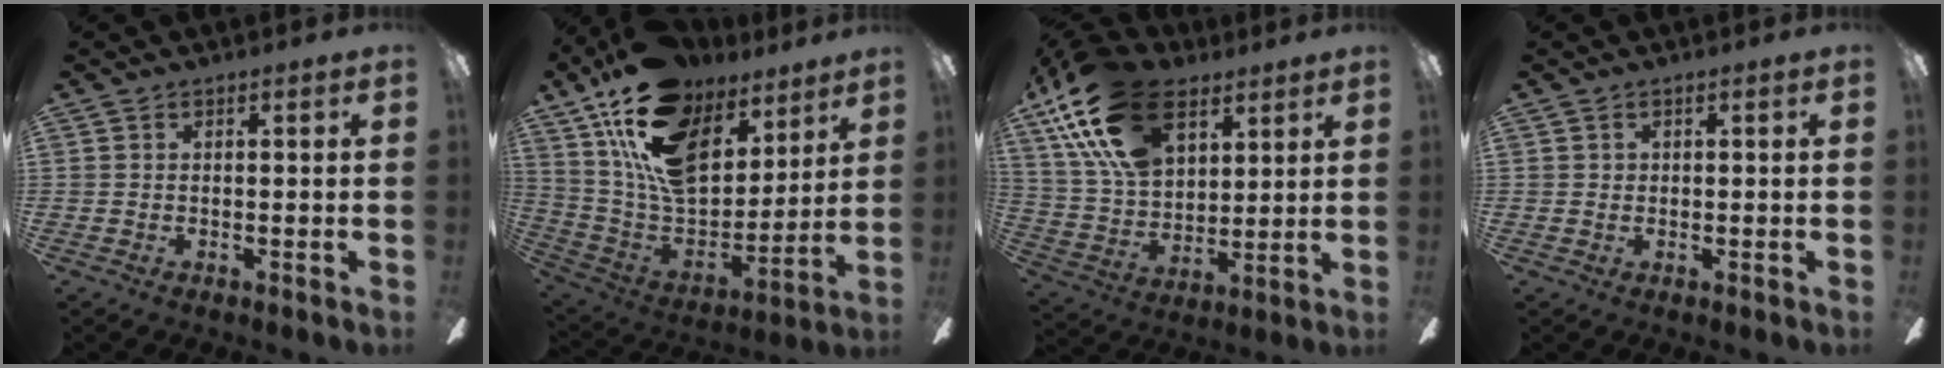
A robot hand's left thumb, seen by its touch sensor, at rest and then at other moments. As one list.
[{"total": 22.2, "force": [13.2, 12.5, 12.8], "torque": [-0.234, -0.072, 0.243]}, {"total": 23.2, "force": [12.5, 13.4, 14.2], "torque": [-0.297, -0.040, 0.225]}, {"total": 1.1, "force": [0.5, 1.0, 0.1], "torque": [-0.003, 0.005, 0.010]}]